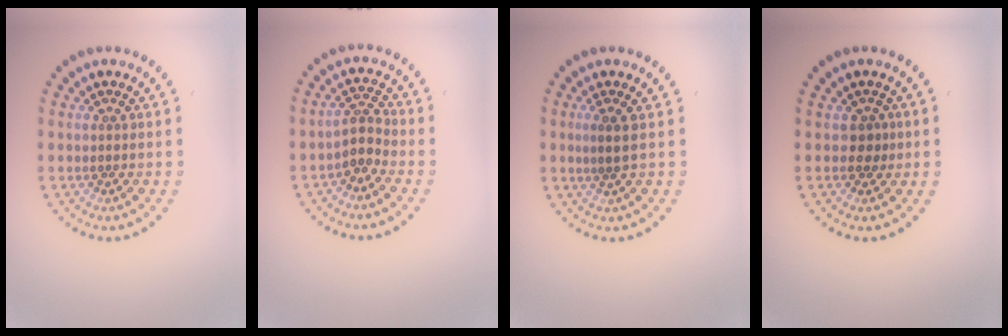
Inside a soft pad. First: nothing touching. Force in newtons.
{"total": 2.2, "press": 1.6, "slide": 1.5}
{"total": 1.5, "press": 1.2, "slide": 0.9}
{"total": 1.3, "press": 1.1, "slide": 0.8}